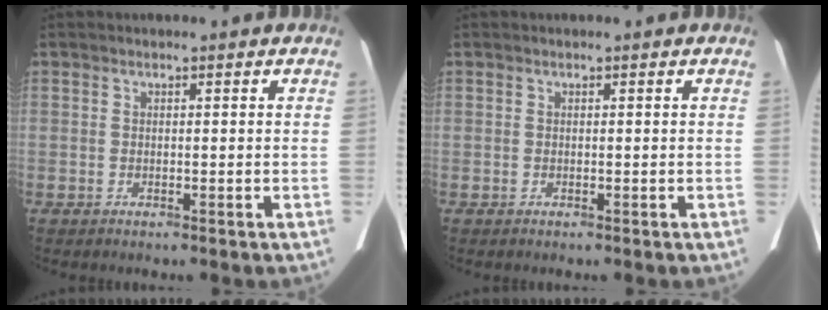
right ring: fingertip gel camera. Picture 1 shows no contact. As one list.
[{"total": 0.0}]